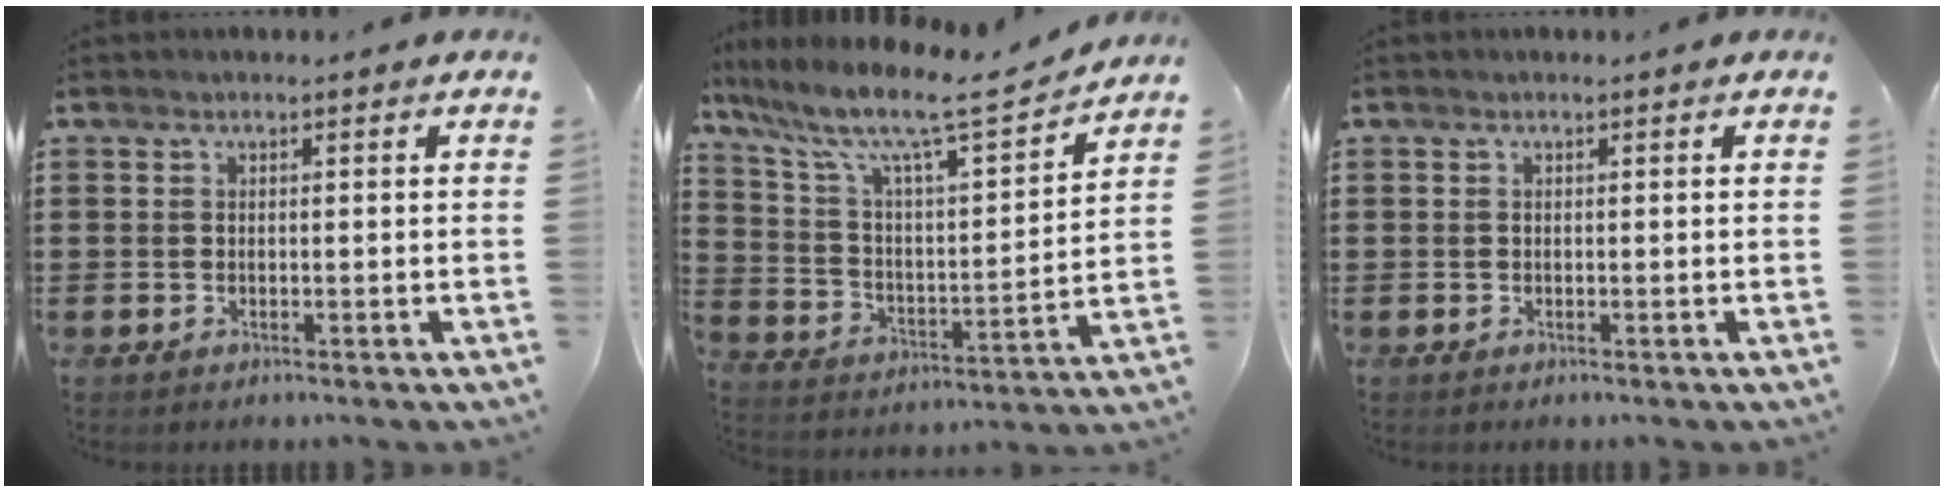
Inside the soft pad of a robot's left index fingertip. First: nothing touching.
{"total": 9.2, "force": [7.3, 1.2, 5.6], "torque": [-0.139, -0.051, 0.115]}
{"total": 0.0}